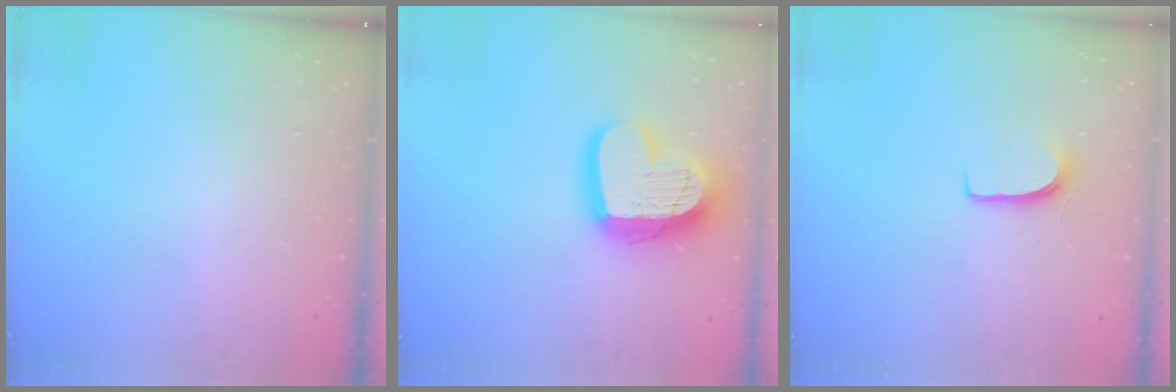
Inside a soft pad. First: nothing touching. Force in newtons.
{"total": 20.4, "press": 20.3, "slide": 1.7}
{"total": 6.7, "press": 6.7, "slide": 0.5}